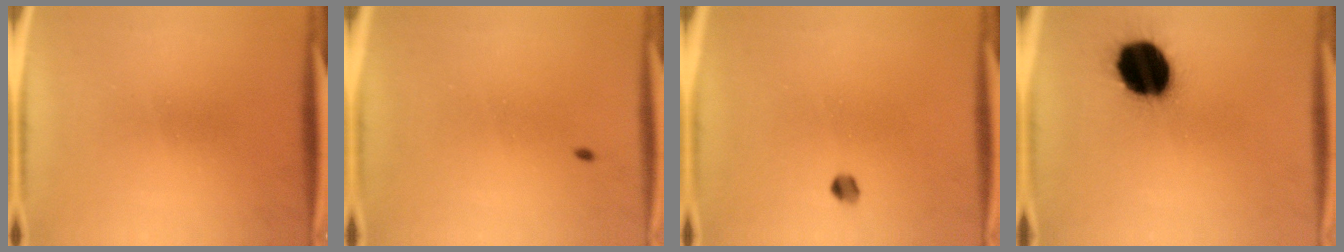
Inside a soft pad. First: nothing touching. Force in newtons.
{"total": 0.7}
{"total": 1.7}
{"total": 18.5}